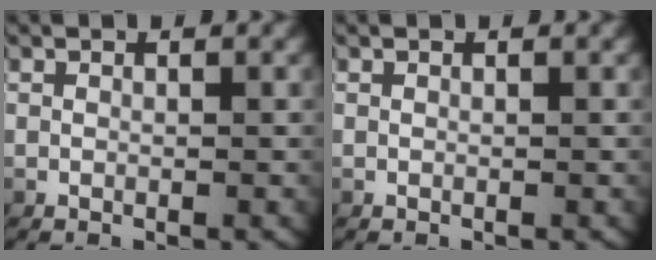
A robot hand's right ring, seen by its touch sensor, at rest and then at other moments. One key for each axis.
{"total": 0.0}